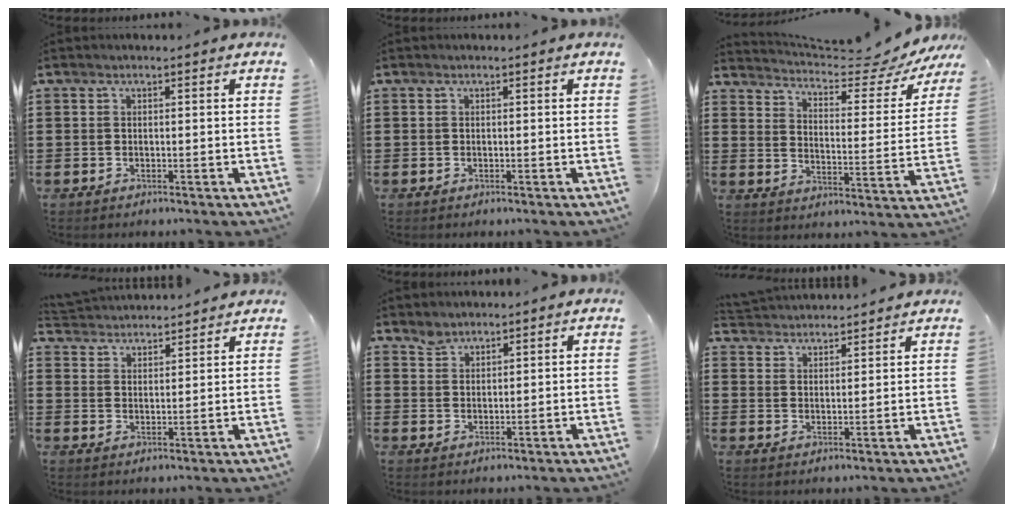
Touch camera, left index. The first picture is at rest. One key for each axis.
{"total": 0.0}
{"total": 6.0, "fx": 5.4, "fy": 0.7, "fz": 2.6, "tx": -0.053, "ty": -0.045, "tz": 0.083}
{"total": 3.8, "fx": 3.8, "fy": 0.2, "fz": -0.4, "tx": -0.010, "ty": -0.019, "tz": 0.068}
{"total": 2.1, "fx": 2.0, "fy": 0.8, "fz": 0.1, "tx": -0.006, "ty": 0.000, "tz": 0.040}
{"total": 3.5, "fx": 3.5, "fy": 0.1, "fz": -0.4, "tx": -0.007, "ty": -0.013, "tz": 0.063}